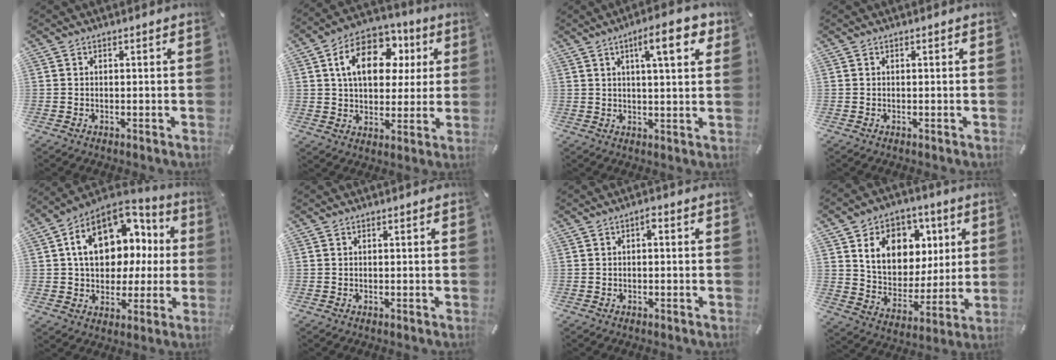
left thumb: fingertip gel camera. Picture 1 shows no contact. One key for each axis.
{"total": 15.4, "fx": 4.9, "fy": 10.6, "fz": 10.0, "tx": -0.172, "ty": 0.003, "tz": 0.087}
{"total": 11.2, "fx": 5.1, "fy": 2.8, "fz": 9.5, "tx": -0.143, "ty": -0.012, "tz": 0.075}
{"total": 0.0}
{"total": 18.2, "fx": 4.8, "fy": 13.1, "fz": 11.6, "tx": -0.185, "ty": -0.020, "tz": 0.086}
{"total": 0.0}
{"total": 1.5, "fx": -0.3, "fy": 0.6, "fz": 1.3, "tx": -0.028, "ty": 0.007, "tz": -0.008}
{"total": 14.1, "fx": 5.6, "fy": 11.5, "fz": 5.9, "tx": -0.096, "ty": -0.024, "tz": 0.109}